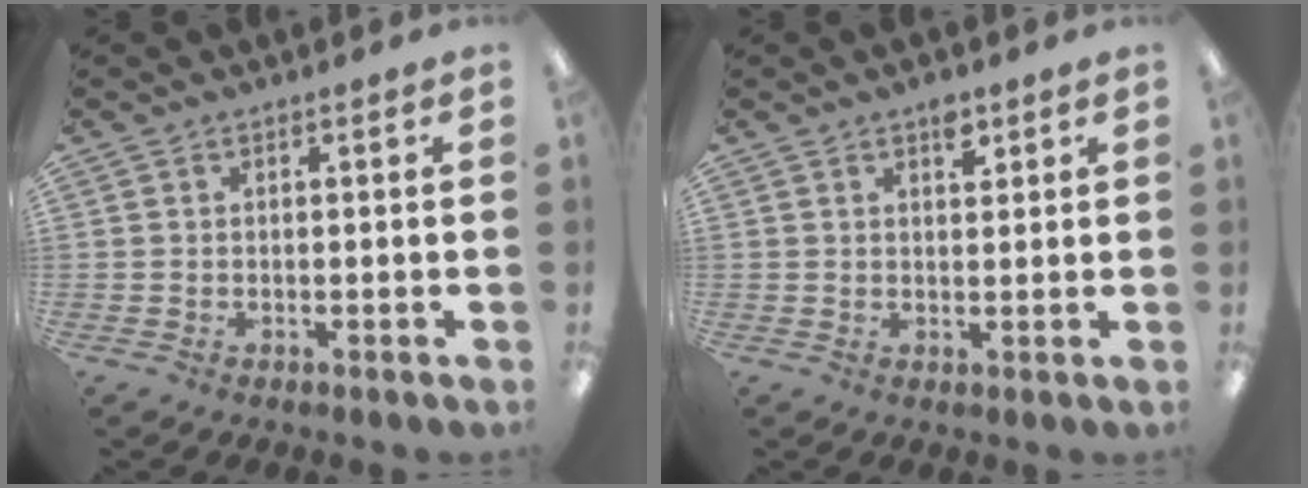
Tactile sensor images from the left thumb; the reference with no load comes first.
{"total": 3.4, "force": [2.2, 1.8, 2.0], "torque": [-0.010, -0.011, 0.032]}